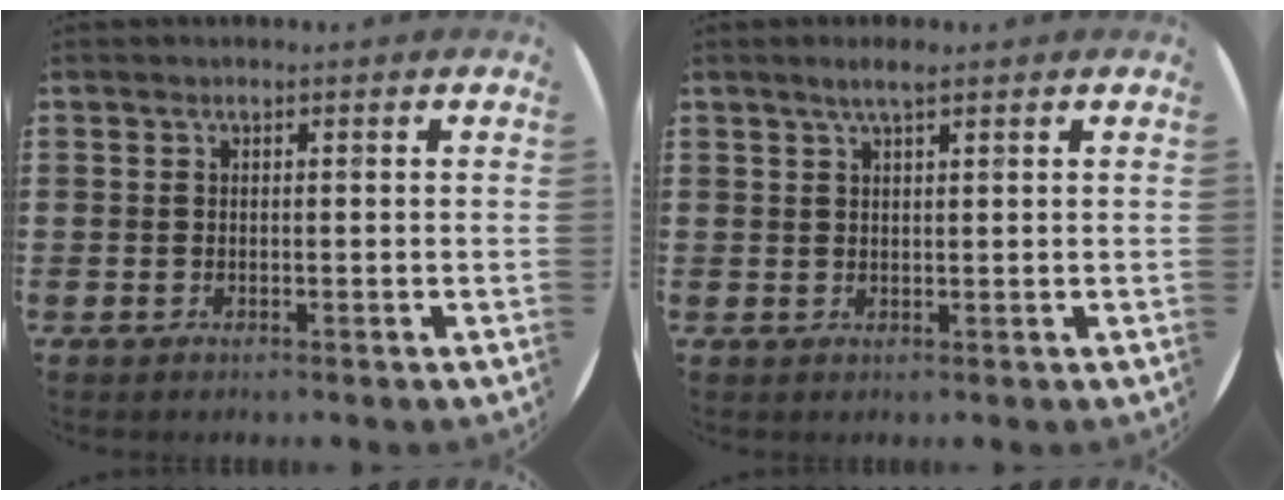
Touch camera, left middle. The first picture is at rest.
{"total": 2.3, "force": [1.7, 0.3, 1.5], "torque": [-0.029, 0.005, 0.029]}